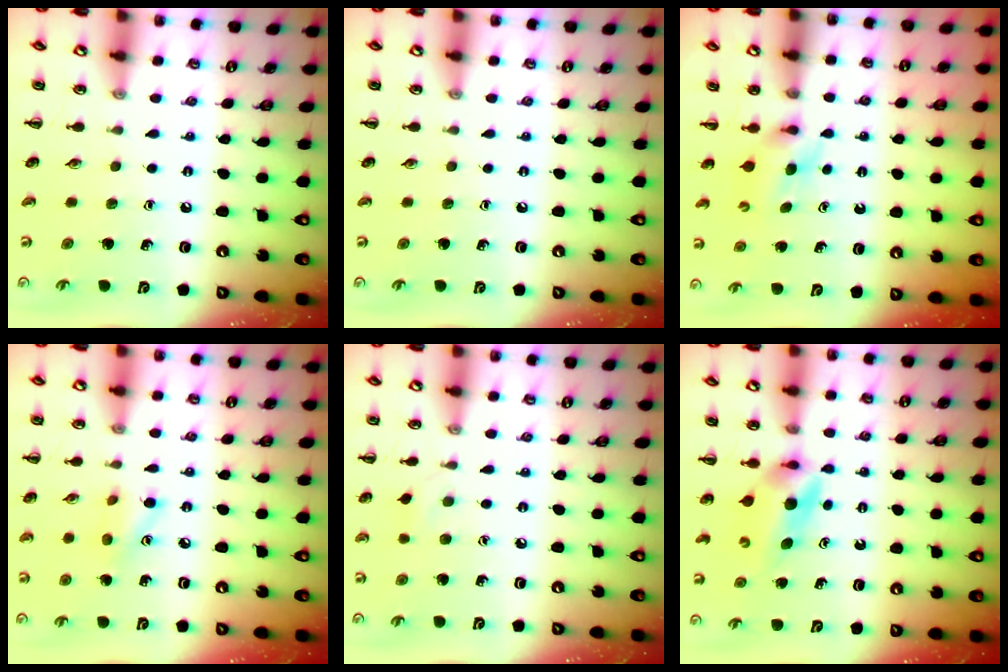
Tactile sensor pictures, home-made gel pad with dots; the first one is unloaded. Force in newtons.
{"total": 0.0}
{"total": 4.3, "press": 4.0, "slide": 1.5}
{"total": 5.4, "press": 5.3, "slide": 1.2}
{"total": 4.7, "press": 4.3, "slide": 1.7}
{"total": 5.2, "press": 5.2, "slide": 0.5}